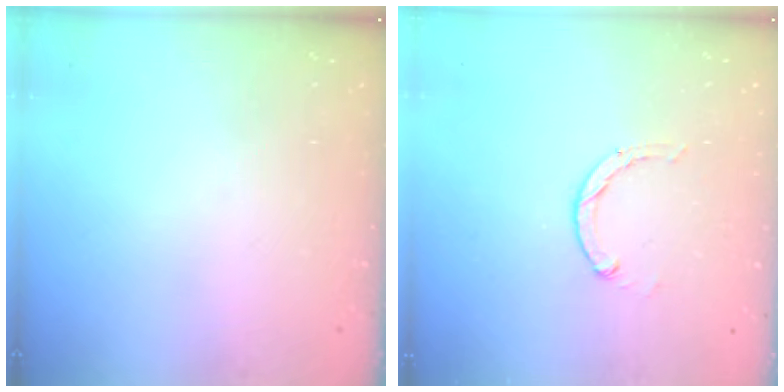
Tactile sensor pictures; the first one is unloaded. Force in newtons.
{"total": 0.8, "press": 0.8, "slide": 0.2}